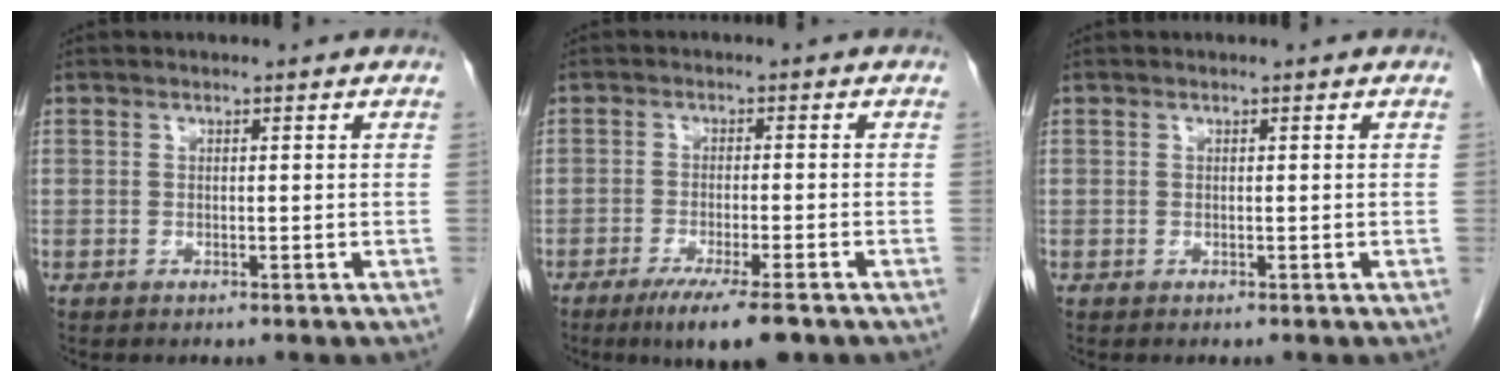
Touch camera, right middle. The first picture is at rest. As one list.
[{"total": 8.1, "force": [-5.5, 0.6, 5.8], "torque": [-0.087, -0.018, -0.085]}, {"total": 0.0}]